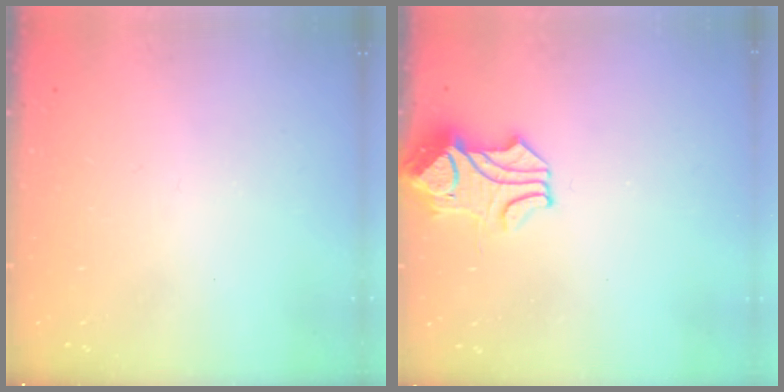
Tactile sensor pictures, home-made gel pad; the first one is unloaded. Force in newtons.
{"total": 1.0, "press": 0.6, "slide": 0.7}